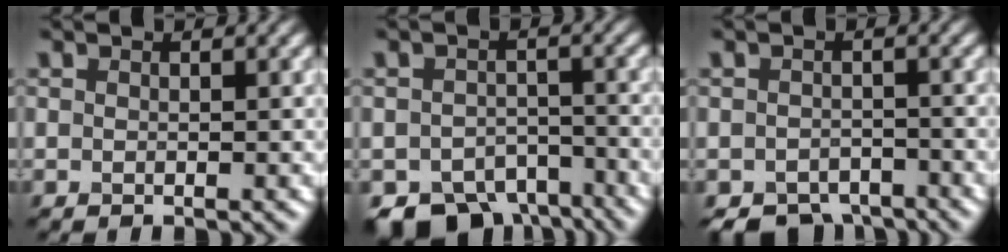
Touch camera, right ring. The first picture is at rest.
{"total": 7.2, "force": [-5.3, 3.7, 3.0], "torque": [-0.035, -0.016, -0.087]}
{"total": 3.5, "force": [-2.9, 1.8, 0.9], "torque": [0.000, -0.007, -0.047]}